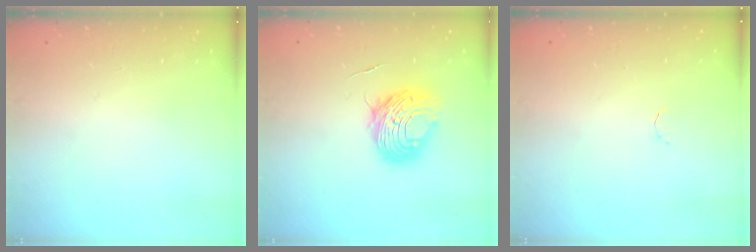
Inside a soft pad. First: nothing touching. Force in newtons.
{"total": 9.5, "press": 9.5, "slide": 1.0}
{"total": 1.7, "press": 1.6, "slide": 0.5}